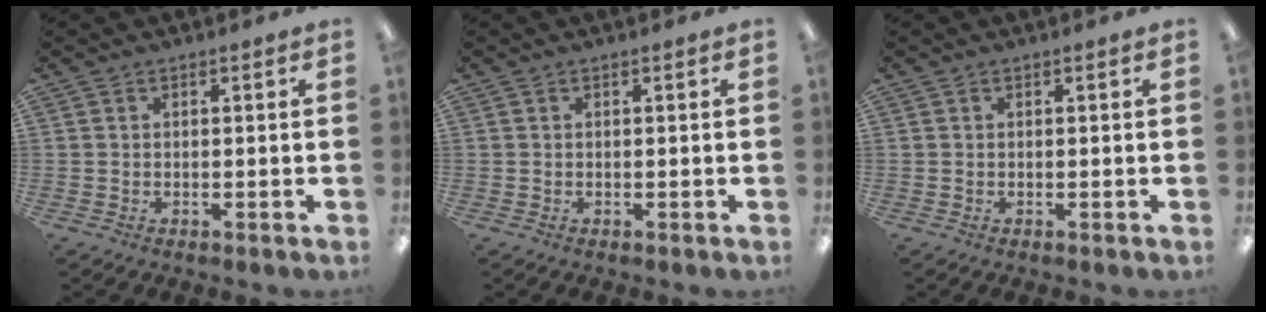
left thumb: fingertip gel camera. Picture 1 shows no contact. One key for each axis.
{"total": 0.0}
{"total": 0.0}